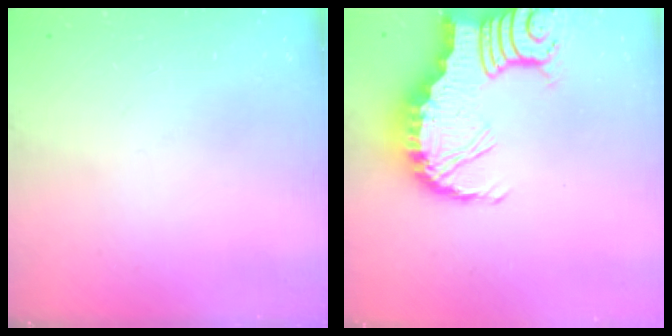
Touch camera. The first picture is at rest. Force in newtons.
{"total": 13.7, "press": 13.6, "slide": 1.9}